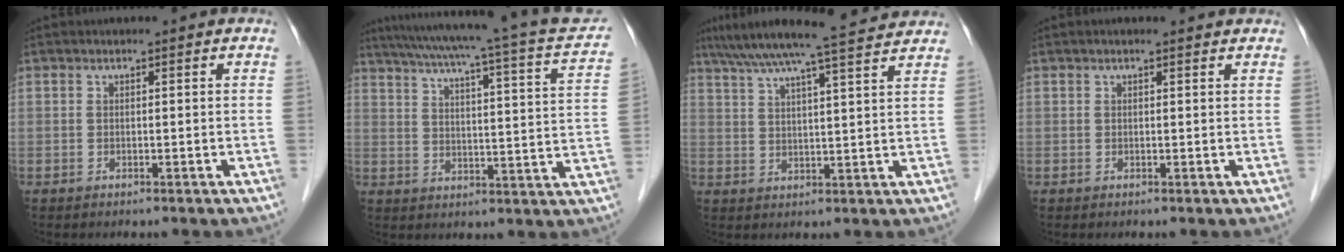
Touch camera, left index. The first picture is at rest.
{"total": 22.2, "force": [18.4, 0.5, 12.4], "torque": [-0.192, -0.021, 0.223]}
{"total": 15.2, "force": [13.5, -0.5, 7.0], "torque": [-0.126, 0.024, 0.191]}
{"total": 2.5, "force": [2.2, 0.4, 1.1], "torque": [-0.018, 0.020, 0.024]}